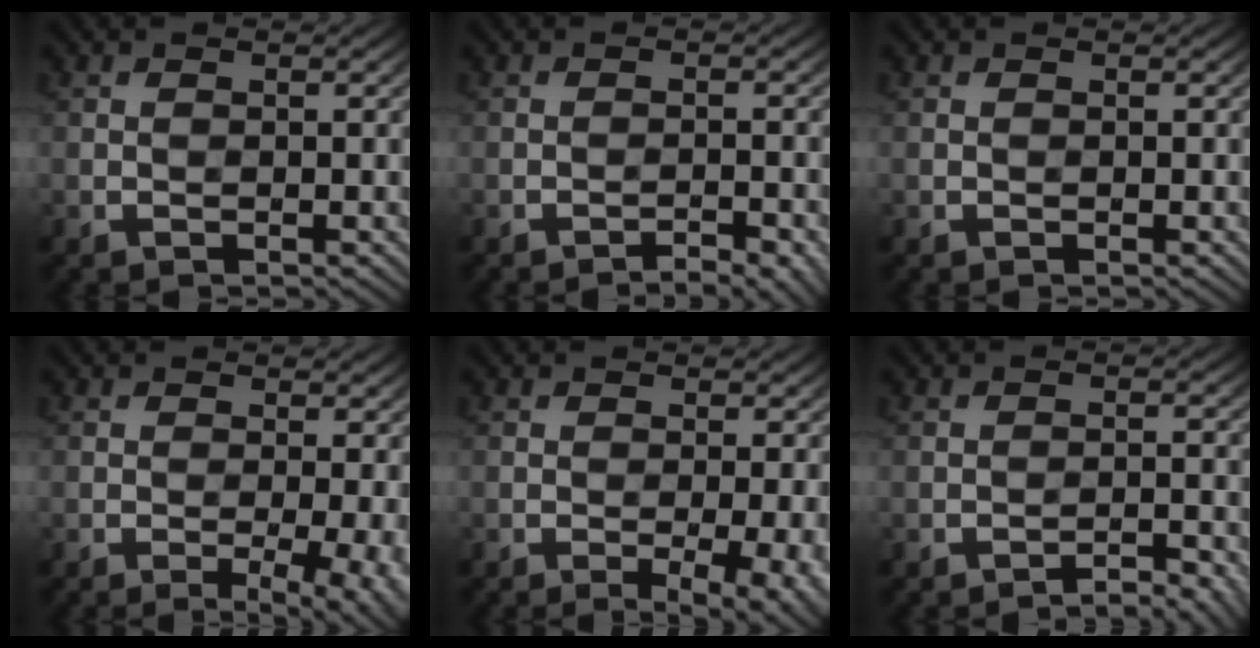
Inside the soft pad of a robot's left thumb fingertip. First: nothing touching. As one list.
[{"total": 3.6, "force": [-2.6, 0.5, 2.3], "torque": [-0.038, 0.012, -0.042]}, {"total": 0.0}, {"total": 5.2, "force": [-1.4, 1.4, 4.9], "torque": [-0.066, -0.007, -0.014]}, {"total": 4.5, "force": [-1.4, 1.0, 4.2], "torque": [-0.064, -0.005, -0.016]}, {"total": 3.5, "force": [-2.8, 0.4, 2.0], "torque": [-0.027, 0.015, -0.046]}]